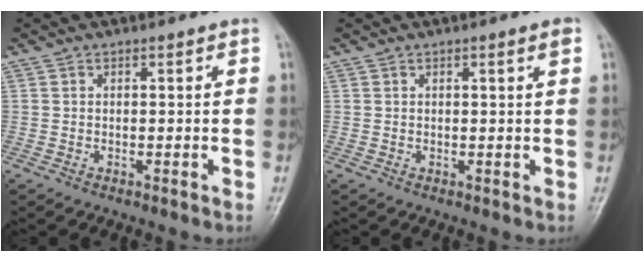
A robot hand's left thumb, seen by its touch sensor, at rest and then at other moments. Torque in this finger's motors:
{"motor_torque": [-0.14, 0.03, -0.11, -0.11, 0.02]}